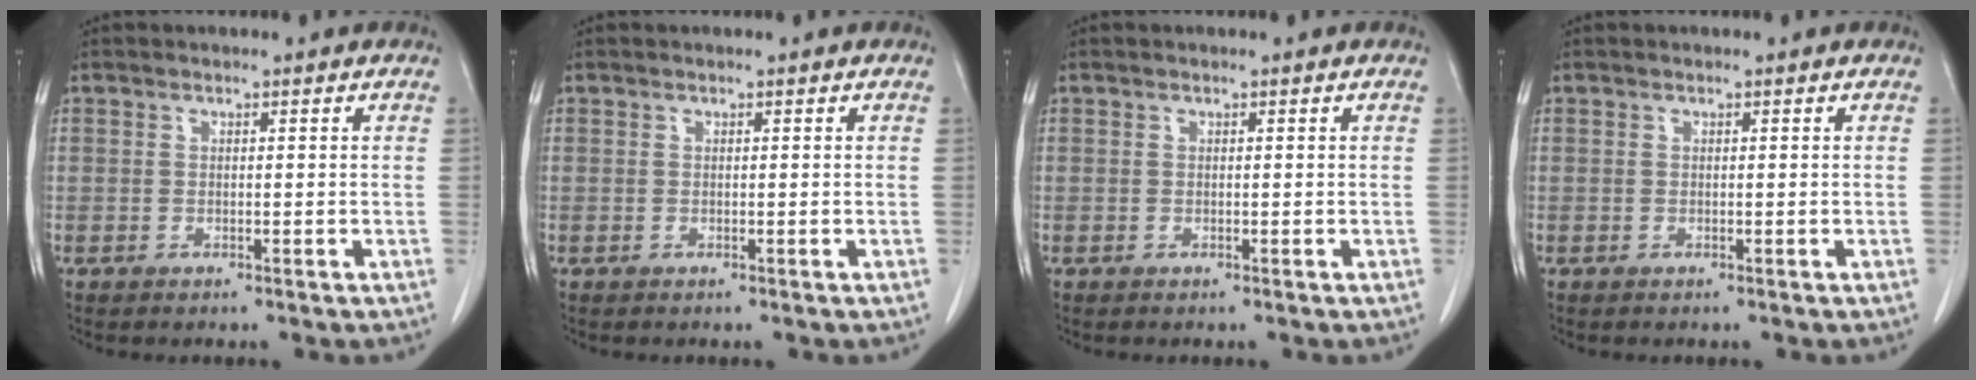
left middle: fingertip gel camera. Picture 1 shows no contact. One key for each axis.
{"total": 0.0}
{"total": 0.0}
{"total": 0.0}